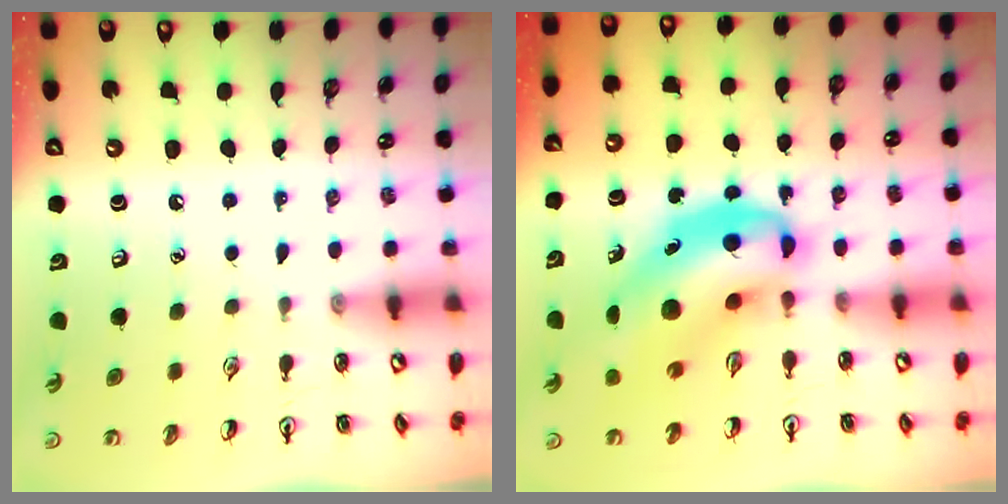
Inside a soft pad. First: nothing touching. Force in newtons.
{"total": 10.0, "press": 9.5, "slide": 2.9}